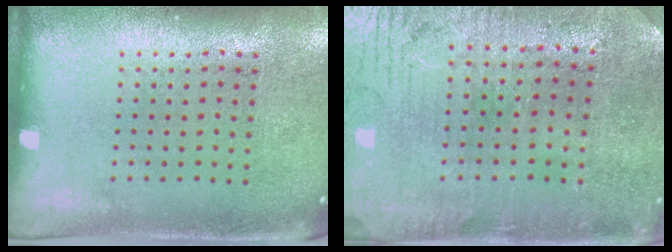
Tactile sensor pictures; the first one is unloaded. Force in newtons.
{"total": 0.9, "press": 0.7, "slide": 0.6}